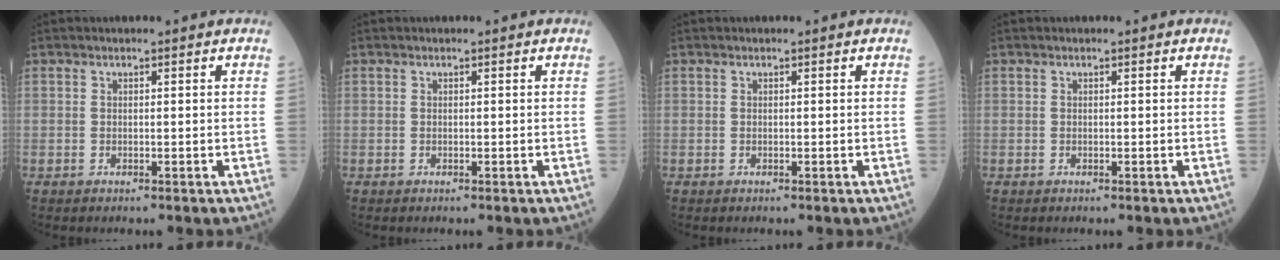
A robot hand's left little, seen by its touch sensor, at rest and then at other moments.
{"total": 0.0}
{"total": 0.0}
{"total": 0.0}